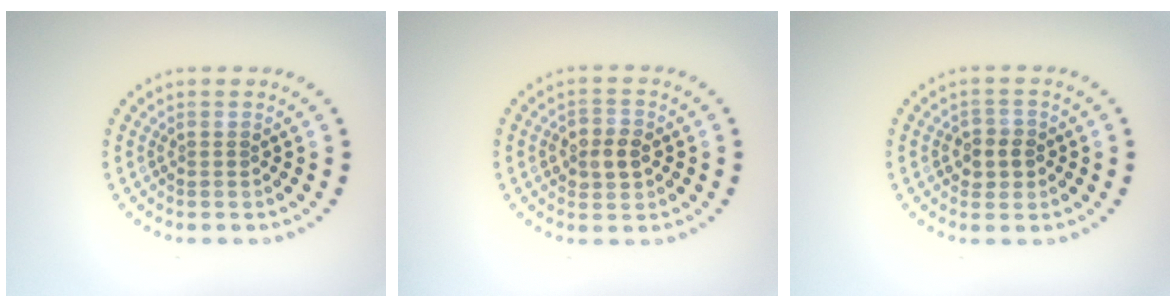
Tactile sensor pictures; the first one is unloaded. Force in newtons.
{"total": 2.8, "press": 2.8, "slide": 0.3}
{"total": 2.3, "press": 2.2, "slide": 0.7}